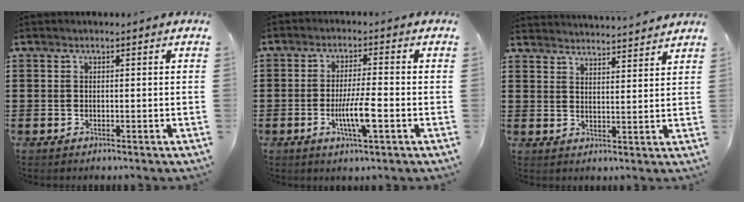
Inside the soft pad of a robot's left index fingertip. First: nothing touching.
{"total": 5.9, "force": [-1.8, 0.8, 5.6], "torque": [-0.106, -0.006, -0.035]}
{"total": 3.4, "force": [3.4, -0.4, -0.6], "torque": [-0.001, -0.023, 0.059]}